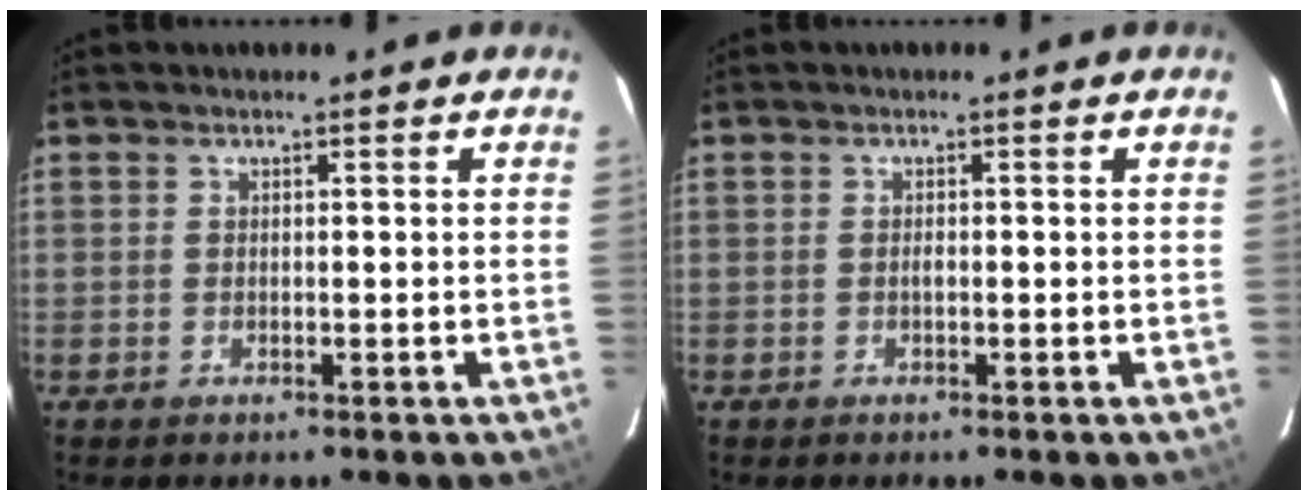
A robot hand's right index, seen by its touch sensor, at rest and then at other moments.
{"total": 0.7, "force": [-0.2, 0.3, 0.6], "torque": [-0.011, 0.001, -0.004]}